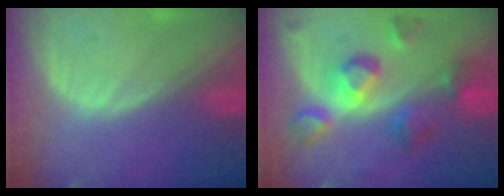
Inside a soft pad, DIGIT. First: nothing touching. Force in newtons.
{"total": 8.4, "press": 8.4, "slide": 0.3}